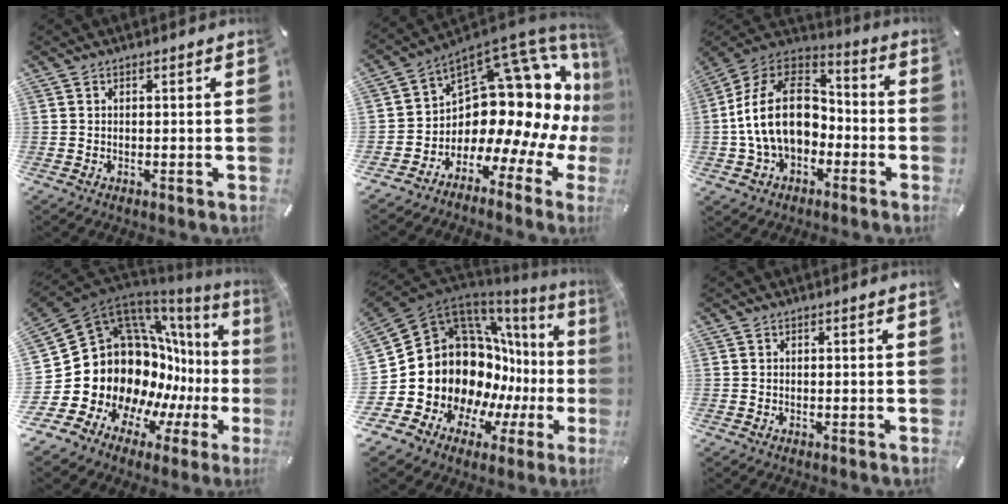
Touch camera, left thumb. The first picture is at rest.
{"total": 16.3, "force": [5.2, 10.1, 11.8], "torque": [-0.177, -0.085, 0.105]}
{"total": 19.0, "force": [-2.6, 14.0, 12.5], "torque": [-0.259, 0.030, -0.046]}
{"total": 22.8, "force": [-1.0, 18.1, 13.8], "torque": [-0.216, -0.092, 0.053]}
{"total": 20.1, "force": [-0.1, 16.5, 11.3], "torque": [-0.174, -0.081, 0.059]}
{"total": 0.0}